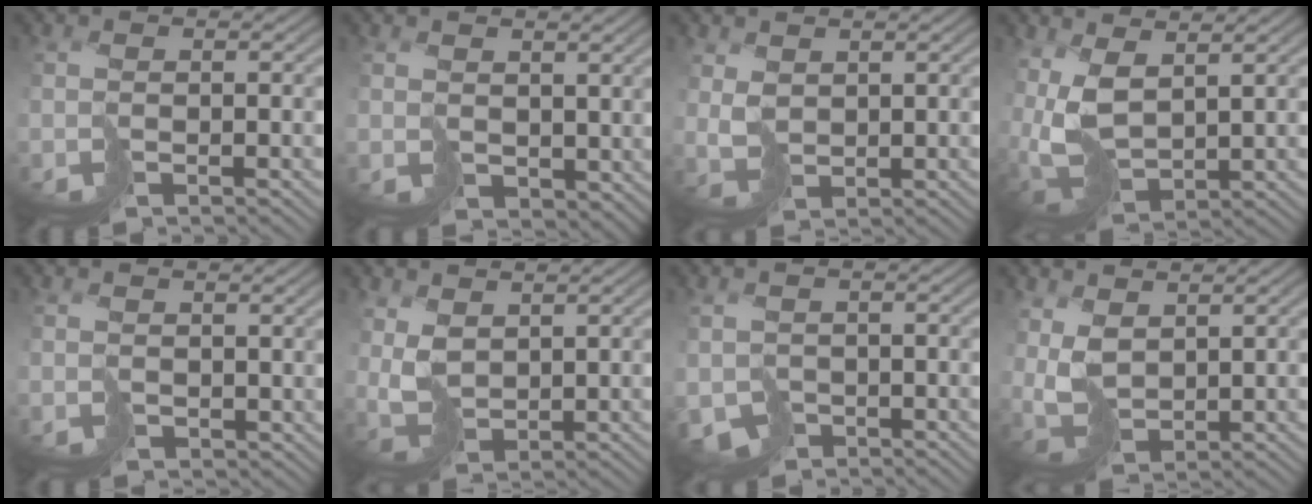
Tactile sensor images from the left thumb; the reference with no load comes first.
{"total": 3.0, "force": [1.6, 1.8, 1.7], "torque": [-0.042, -0.006, 0.033]}
{"total": 2.9, "force": [1.6, 1.8, 1.6], "torque": [-0.047, -0.003, 0.037]}
{"total": 8.8, "force": [3.0, 4.4, 7.0], "torque": [-0.190, -0.005, 0.060]}
{"total": 1.4, "force": [1.0, 0.8, 0.5], "torque": [-0.015, -0.002, 0.021]}
{"total": 4.4, "force": [2.2, 2.4, 2.9], "torque": [-0.079, -0.002, 0.050]}
{"total": 3.1, "force": [-1.3, 2.3, 1.7], "torque": [-0.045, -0.012, -0.026]}
{"total": 5.0, "force": [2.5, 2.7, 3.5], "torque": [-0.097, -0.002, 0.053]}